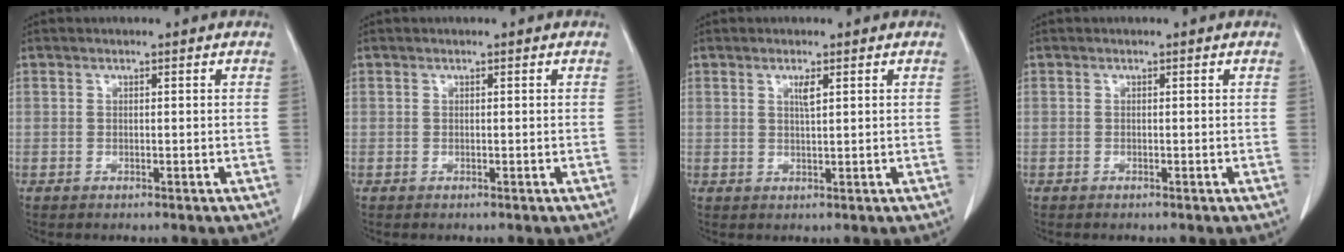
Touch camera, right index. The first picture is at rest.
{"total": 0.0}
{"total": 1.7, "force": [0.8, 0.0, 1.5], "torque": [-0.030, -0.002, 0.014]}
{"total": 0.0}